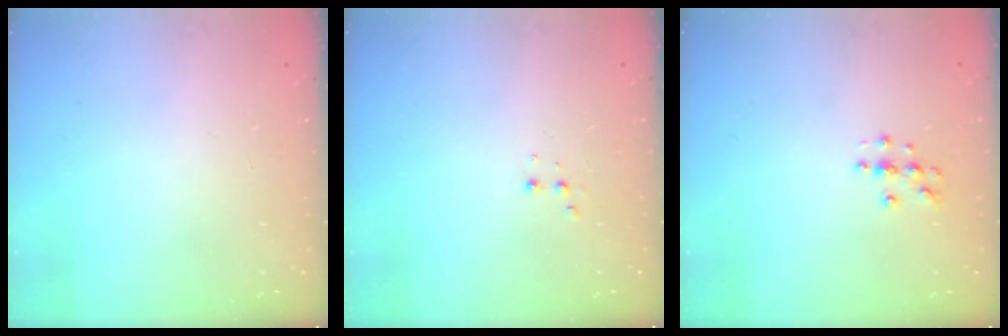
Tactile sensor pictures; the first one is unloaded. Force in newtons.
{"total": 2.9, "press": 2.7, "slide": 1.0}
{"total": 3.9, "press": 3.8, "slide": 0.4}